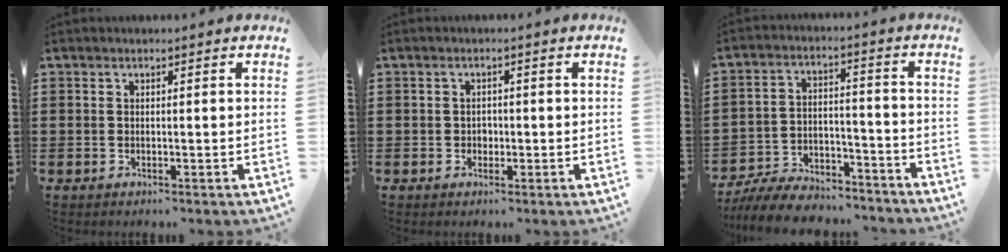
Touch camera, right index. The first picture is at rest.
{"total": 1.2, "force": [-0.2, 1.0, 0.6], "torque": [-0.014, 0.003, -0.006]}
{"total": 8.1, "force": [-7.7, 1.9, 1.8], "torque": [-0.031, 0.026, -0.147]}